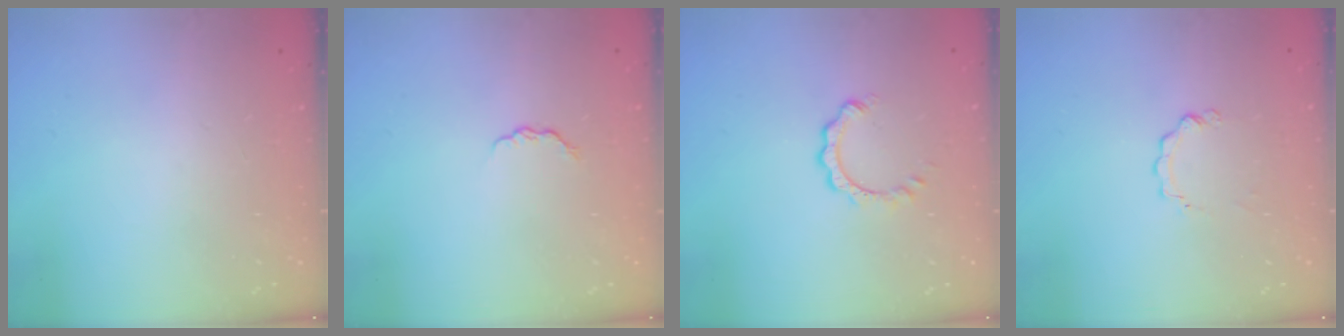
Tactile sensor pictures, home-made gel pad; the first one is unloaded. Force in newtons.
{"total": 3.3, "press": 3.3, "slide": 0.5}
{"total": 3.3, "press": 3.3, "slide": 0.5}
{"total": 3.5, "press": 3.5, "slide": 0.3}